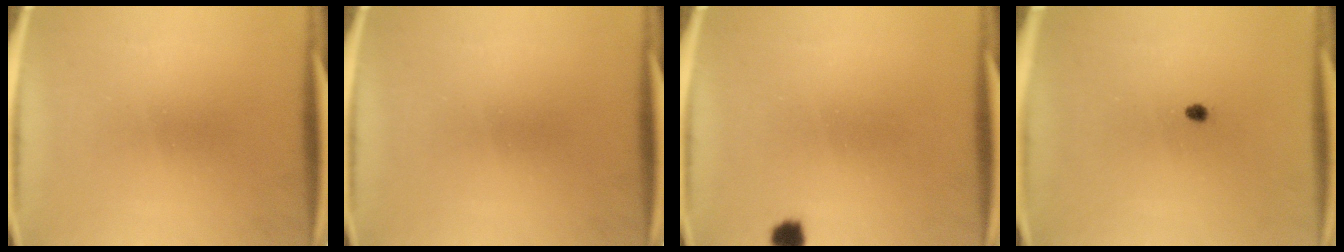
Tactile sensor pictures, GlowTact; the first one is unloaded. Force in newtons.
{"total": 0.0}
{"total": 2.2}
{"total": 1.0}